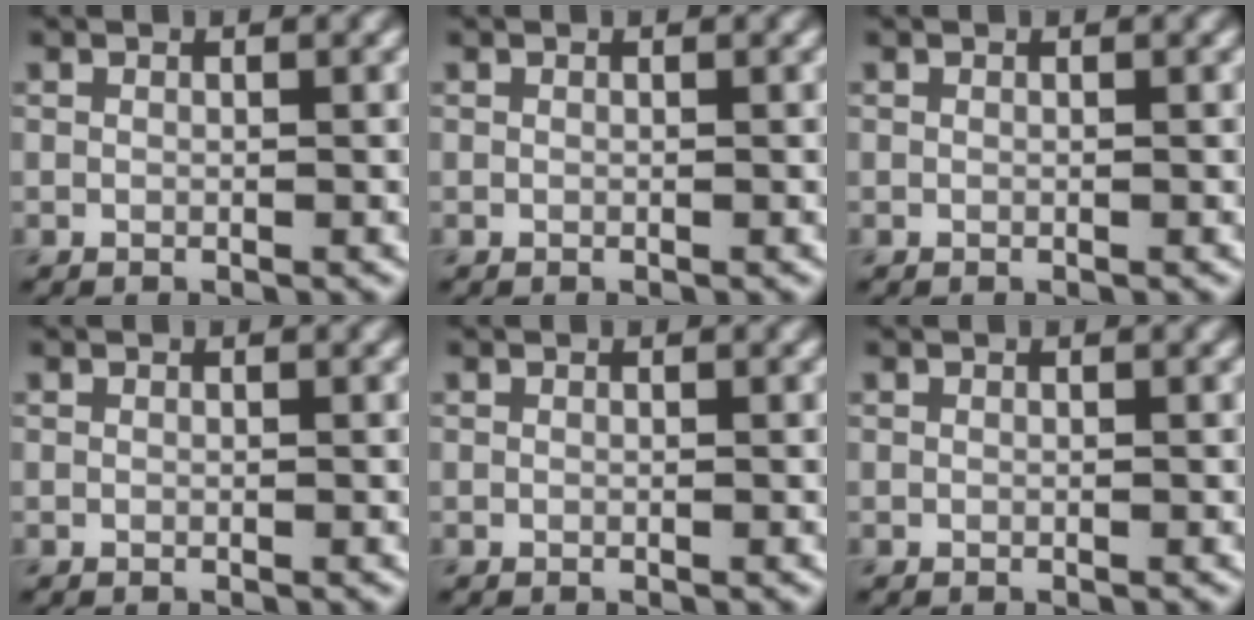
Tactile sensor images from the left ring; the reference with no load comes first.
{"total": 0.0}
{"total": 0.0}
{"total": 0.0}
{"total": 0.0}
{"total": 0.0}